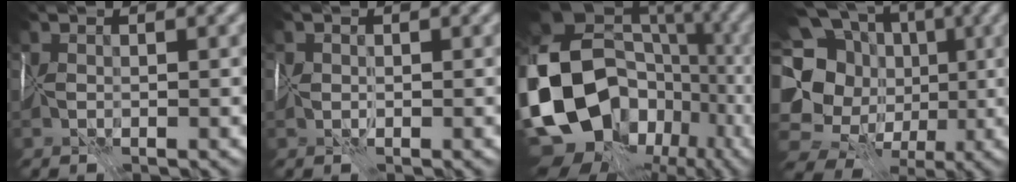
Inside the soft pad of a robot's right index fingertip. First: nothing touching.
{"total": 0.8, "force": [-0.2, 0.7, 0.4], "torque": [-0.003, 0.004, -0.006]}
{"total": 18.1, "force": [-5.3, 14.7, 9.2], "torque": [-0.203, 0.003, -0.080]}
{"total": 17.9, "force": [0.3, 16.6, 6.7], "torque": [-0.156, 0.015, -0.013]}